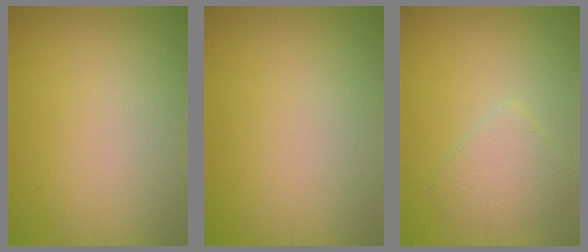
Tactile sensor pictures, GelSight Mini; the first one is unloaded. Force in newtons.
{"total": 0.0}
{"total": 2.5, "press": 2.5, "slide": 0.2}